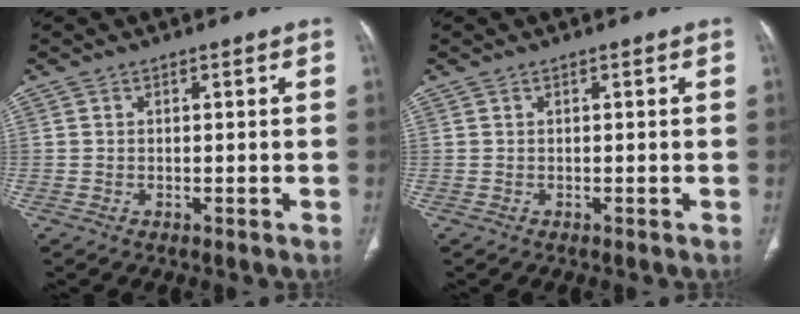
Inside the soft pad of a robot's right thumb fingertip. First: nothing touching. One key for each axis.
{"total": 0.0}